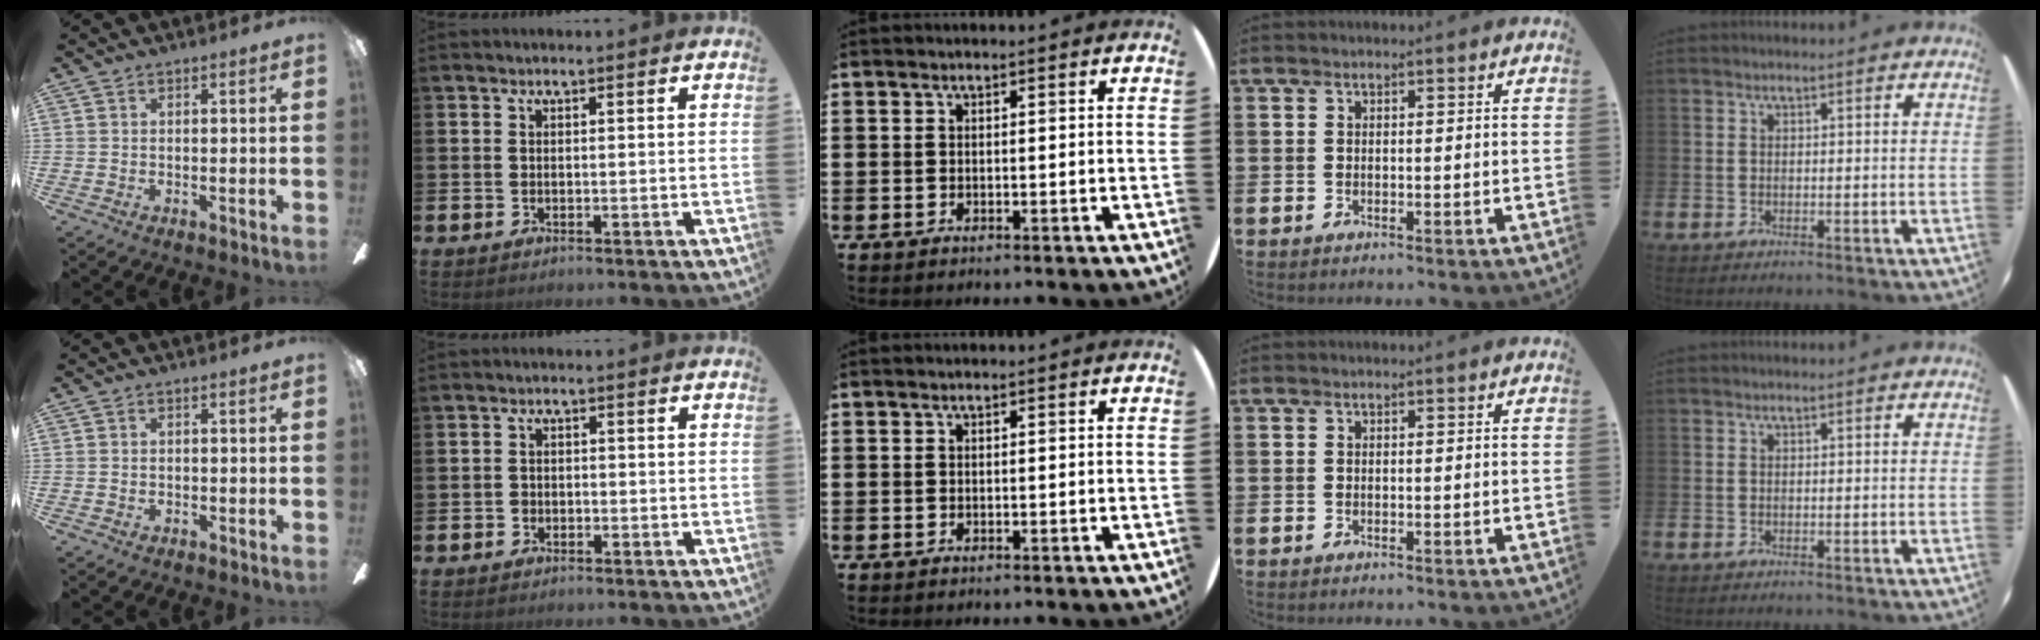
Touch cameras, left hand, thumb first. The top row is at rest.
{"thumb": {"total": 0.7, "force": [-0.3, 0.5, 0.5], "torque": [-0.009, 0.002, -0.007]}, "index": {"total": 0.8, "force": [-0.5, 0.7, 0.2], "torque": [-0.008, 0.005, -0.010]}}